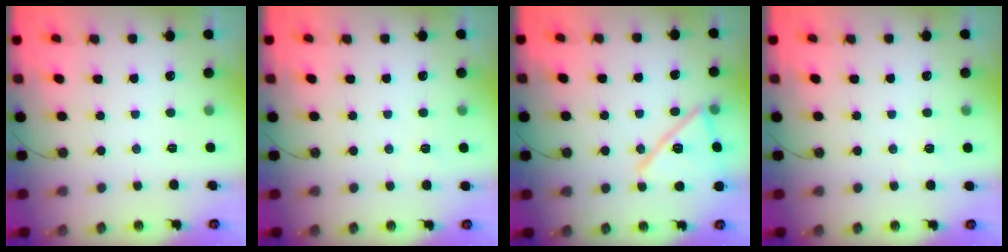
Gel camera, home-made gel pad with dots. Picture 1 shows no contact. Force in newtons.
{"total": 2.7, "press": 1.7, "slide": 2.1}
{"total": 17.0, "press": 16.9, "slide": 1.9}
{"total": 2.7, "press": 1.7, "slide": 2.1}